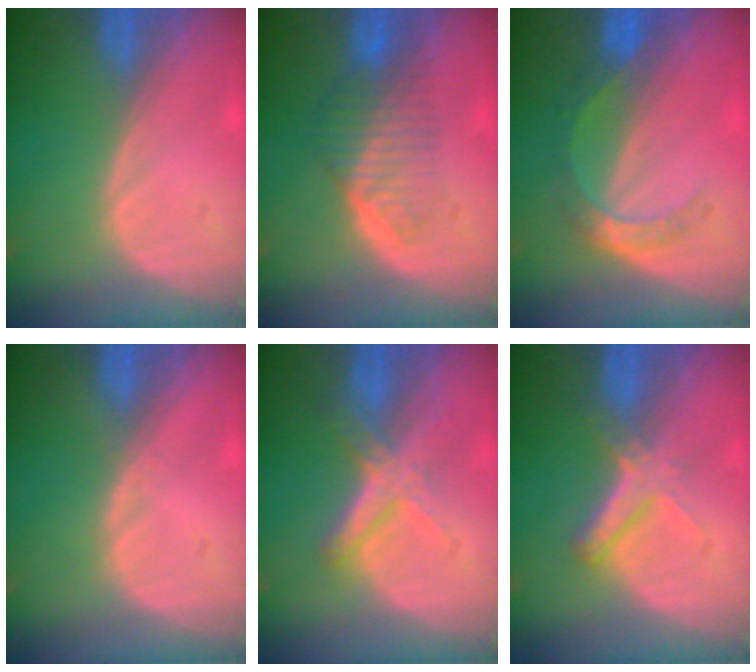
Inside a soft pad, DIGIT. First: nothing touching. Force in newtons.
{"total": 6.3, "press": 5.7, "slide": 2.8}
{"total": 5.4, "press": 4.8, "slide": 2.4}
{"total": 0.7, "press": 0.5, "slide": 0.4}
{"total": 6.0, "press": 5.4, "slide": 2.5}
{"total": 5.6, "press": 5.1, "slide": 2.2}